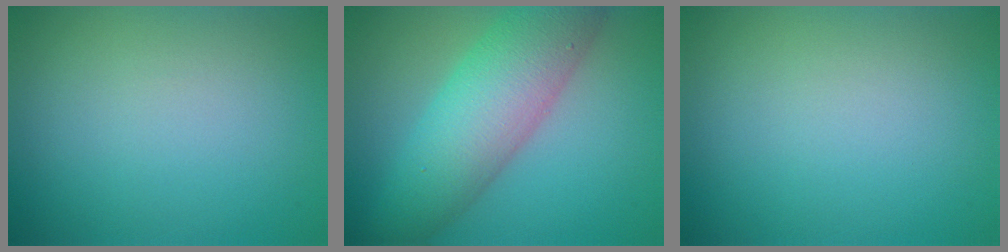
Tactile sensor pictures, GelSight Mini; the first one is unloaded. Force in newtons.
{"total": 8.1, "press": 8.0, "slide": 0.2}
{"total": 0.0}